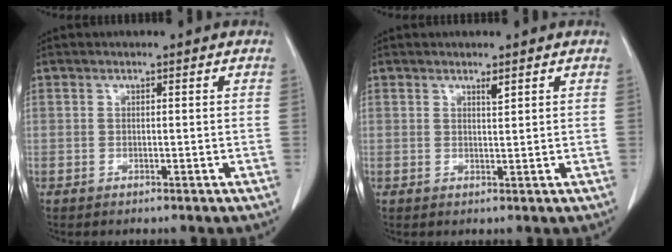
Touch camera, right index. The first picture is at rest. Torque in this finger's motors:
{"motor_torque": [0.04, 0.01, 0.01, 0.00]}